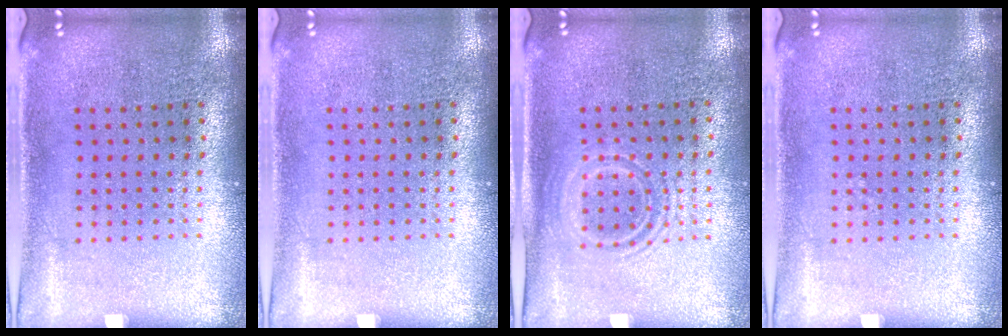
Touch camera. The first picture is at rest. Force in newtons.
{"total": 0.0}
{"total": 1.3, "press": 1.2, "slide": 0.6}
{"total": 0.0}